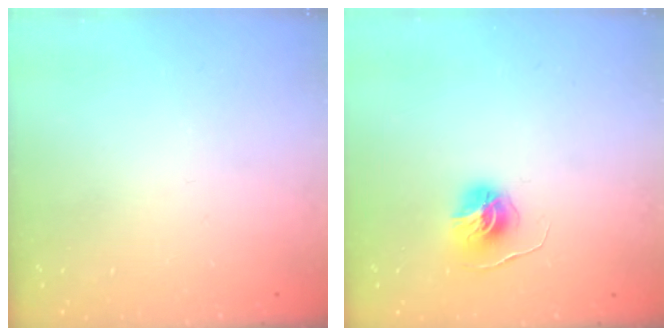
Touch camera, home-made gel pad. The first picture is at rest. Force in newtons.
{"total": 6.0, "press": 6.0, "slide": 0.6}